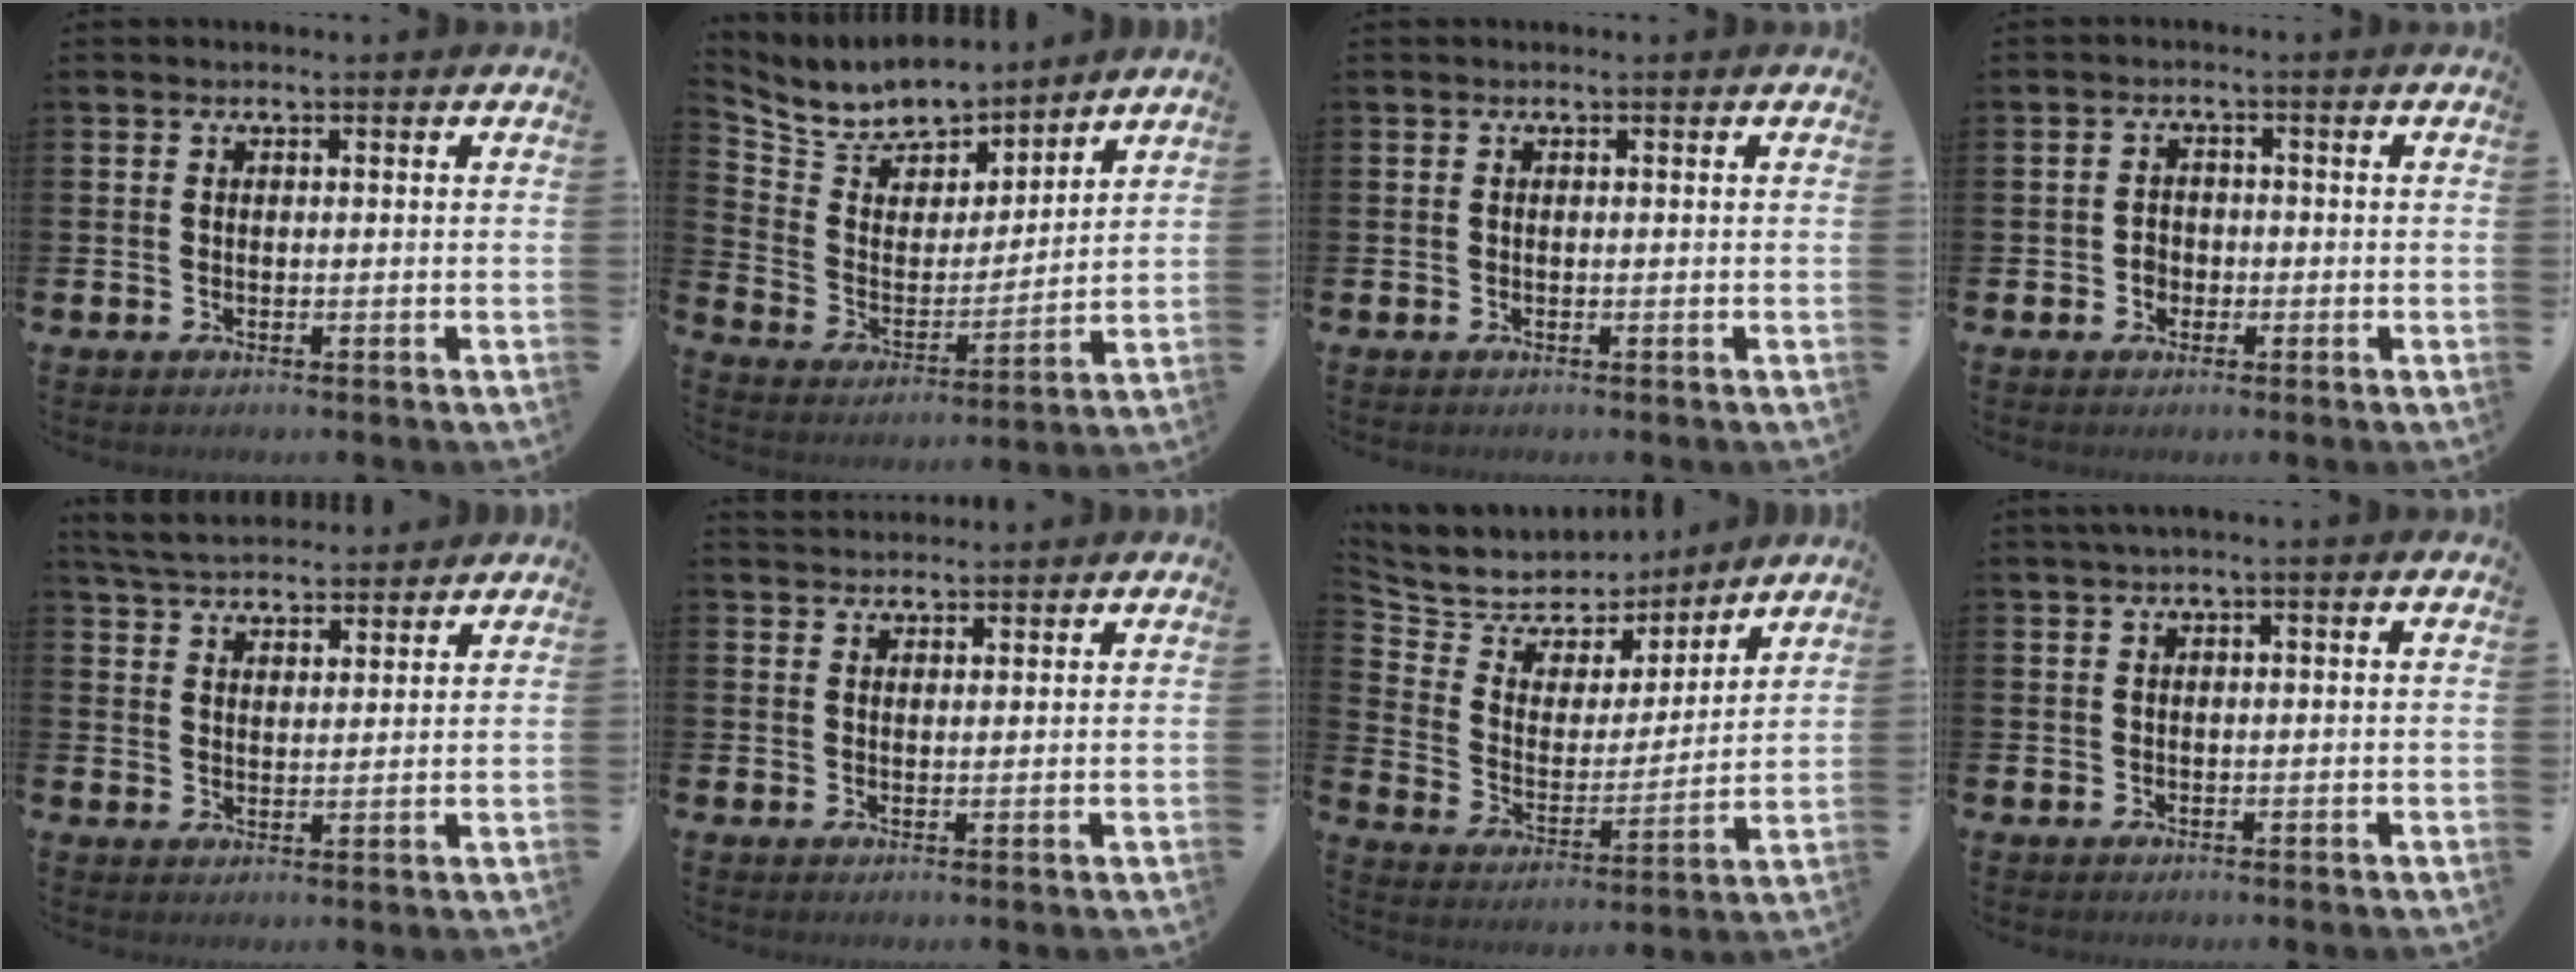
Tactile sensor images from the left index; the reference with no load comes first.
{"total": 8.2, "force": [7.9, 2.2, 0.2], "torque": [-0.053, -0.063, 0.144]}
{"total": 0.0}
{"total": 1.9, "force": [-0.7, 1.7, 0.4], "torque": [0.003, -0.001, -0.021]}
{"total": 5.1, "force": [5.0, 1.0, 0.4], "torque": [-0.026, -0.023, 0.091]}
{"total": 2.3, "force": [2.2, 0.6, -0.1], "torque": [0.011, -0.011, 0.038]}
{"total": 7.4, "force": [6.8, 3.0, -0.4], "torque": [-0.044, -0.056, 0.121]}
{"total": 0.9, "force": [0.2, 0.0, 0.8], "torque": [-0.018, 0.003, 0.005]}